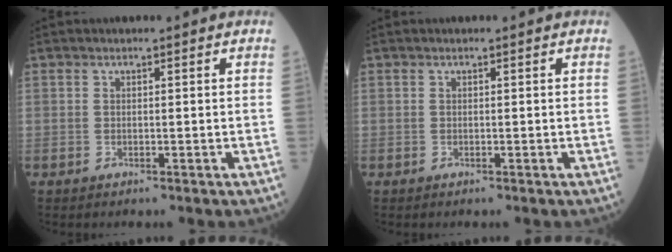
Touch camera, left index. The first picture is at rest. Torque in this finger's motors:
{"motor_torque": [-0.02, 0.03, 0.00, 0.01]}